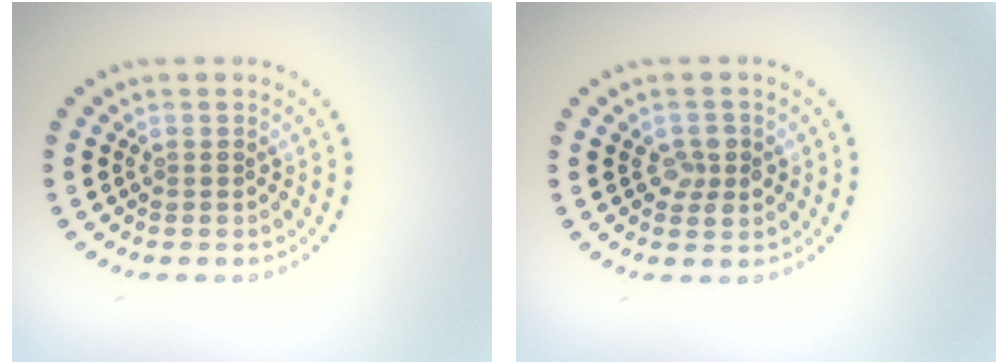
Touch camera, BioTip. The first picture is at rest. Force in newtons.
{"total": 2.0, "press": 1.9, "slide": 0.3}